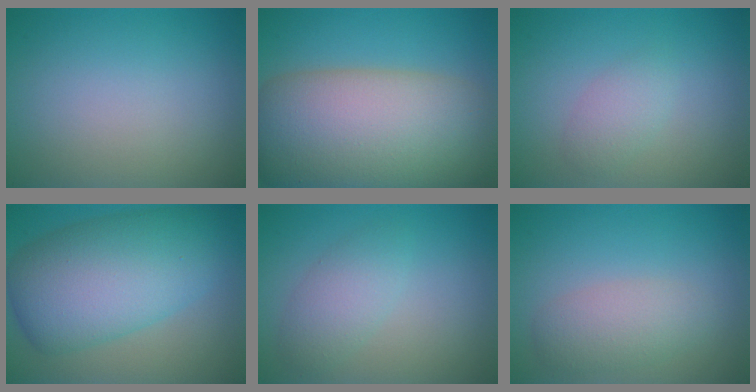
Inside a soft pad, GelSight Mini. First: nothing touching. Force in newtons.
{"total": 15.0, "press": 15.0, "slide": 0.6}
{"total": 1.8, "press": 1.8, "slide": 0.2}
{"total": 10.4, "press": 10.4, "slide": 0.2}
{"total": 2.7, "press": 2.6, "slide": 0.1}
{"total": 2.9, "press": 2.9, "slide": 0.1}